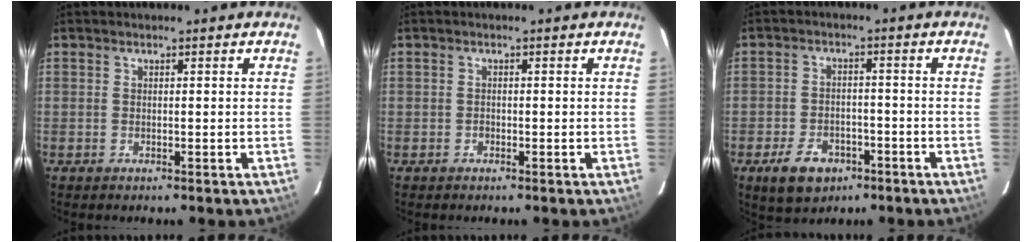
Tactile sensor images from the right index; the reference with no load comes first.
{"total": 0.7, "force": [-0.4, 0.6, 0.0], "torque": [0.002, 0.001, -0.007]}
{"total": 8.3, "force": [-4.7, 5.5, 4.0], "torque": [-0.101, 0.005, -0.065]}